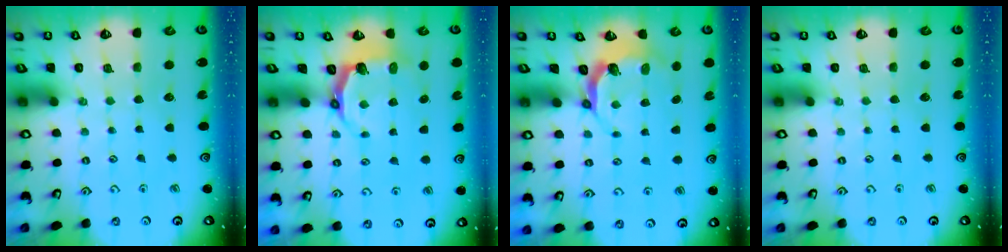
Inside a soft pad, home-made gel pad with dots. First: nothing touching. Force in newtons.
{"total": 4.9, "press": 3.2, "slide": 3.7}
{"total": 4.7, "press": 3.3, "slide": 3.4}
{"total": 0.0}